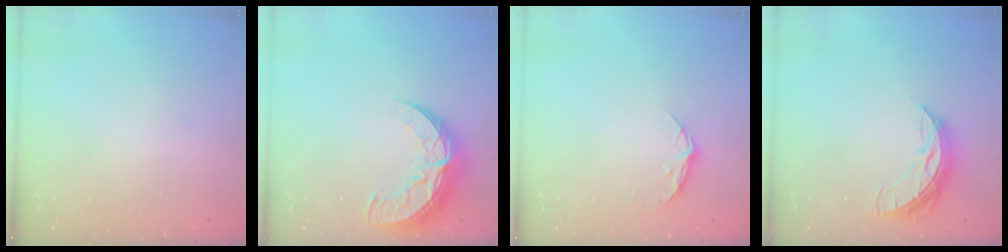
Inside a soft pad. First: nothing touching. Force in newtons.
{"total": 11.4, "press": 11.3, "slide": 0.8}
{"total": 6.7, "press": 6.7, "slide": 0.8}
{"total": 7.7, "press": 7.6, "slide": 0.6}